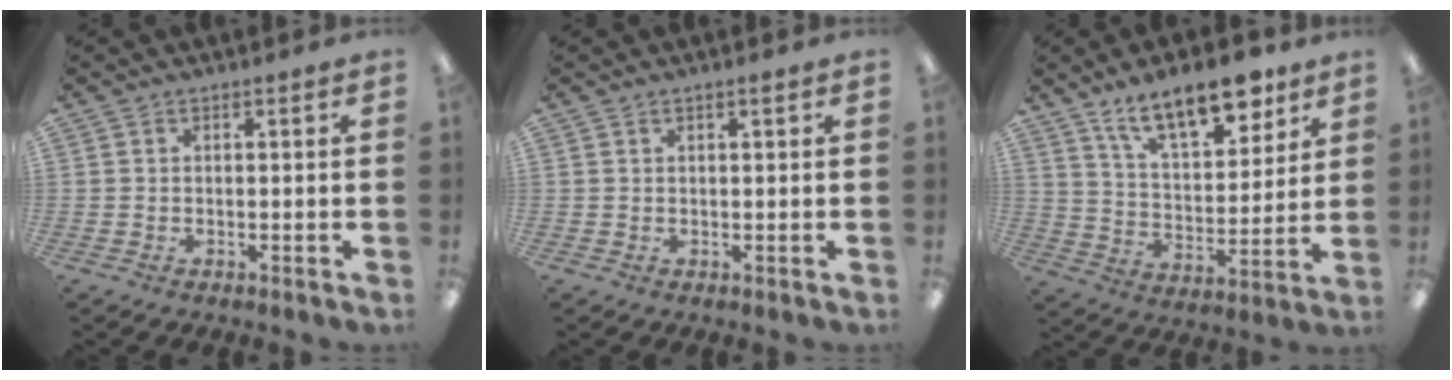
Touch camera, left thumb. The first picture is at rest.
{"total": 1.0, "force": [0.7, 0.2, 0.7], "torque": [-0.014, 0.002, 0.011]}
{"total": 16.4, "force": [11.8, 6.4, 9.3], "torque": [-0.134, -0.064, 0.199]}